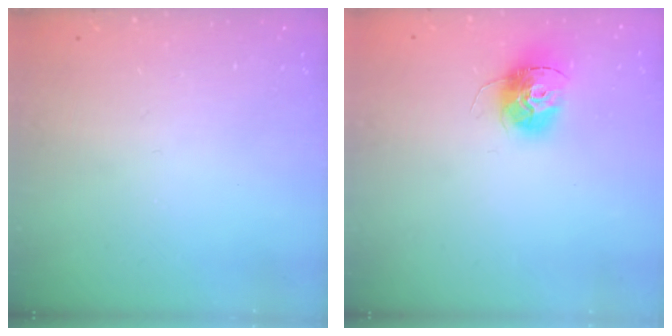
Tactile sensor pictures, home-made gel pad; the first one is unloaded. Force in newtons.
{"total": 13.6, "press": 13.5, "slide": 1.3}